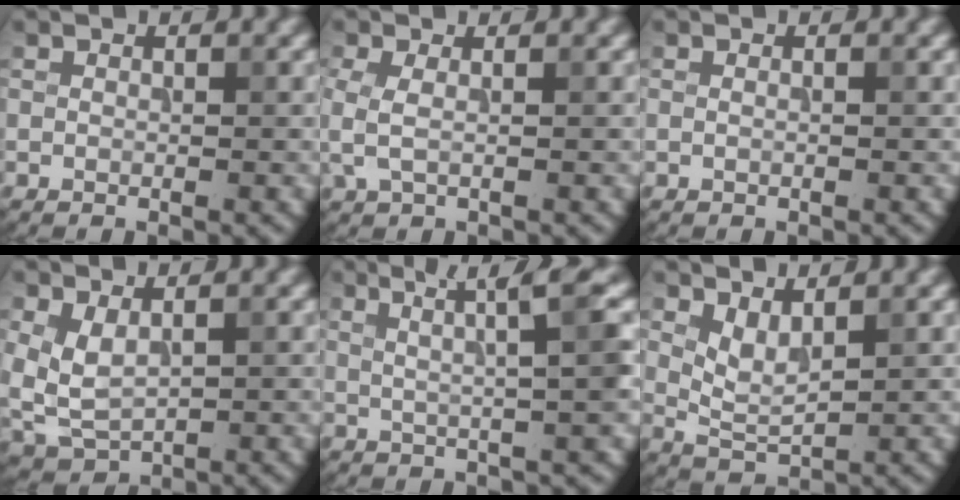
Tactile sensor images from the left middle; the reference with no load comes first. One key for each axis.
{"total": 2.0, "fx": 0.0, "fy": 0.8, "fz": 1.8, "tx": -0.047, "ty": 0.002, "tz": -0.002}
{"total": 0.0}
{"total": 4.1, "fx": 0.8, "fy": 2.5, "fz": 3.2, "tx": -0.080, "ty": -0.005, "tz": 0.020}
{"total": 5.5, "fx": 1.9, "fy": 0.9, "fz": 5.1, "tx": -0.065, "ty": 0.017, "tz": 0.031}
{"total": 2.5, "fx": 1.1, "fy": 1.0, "fz": 2.0, "tx": -0.049, "ty": -0.007, "tz": 0.029}